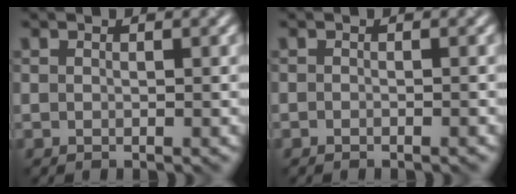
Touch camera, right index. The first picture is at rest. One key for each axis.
{"total": 0.7, "fx": -0.6, "fy": 0.1, "fz": 0.3, "tx": -0.004, "ty": 0.001, "tz": -0.011}